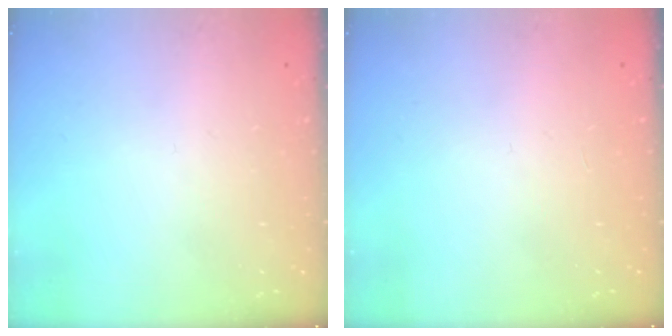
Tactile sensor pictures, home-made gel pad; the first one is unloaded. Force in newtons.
{"total": 0.0}